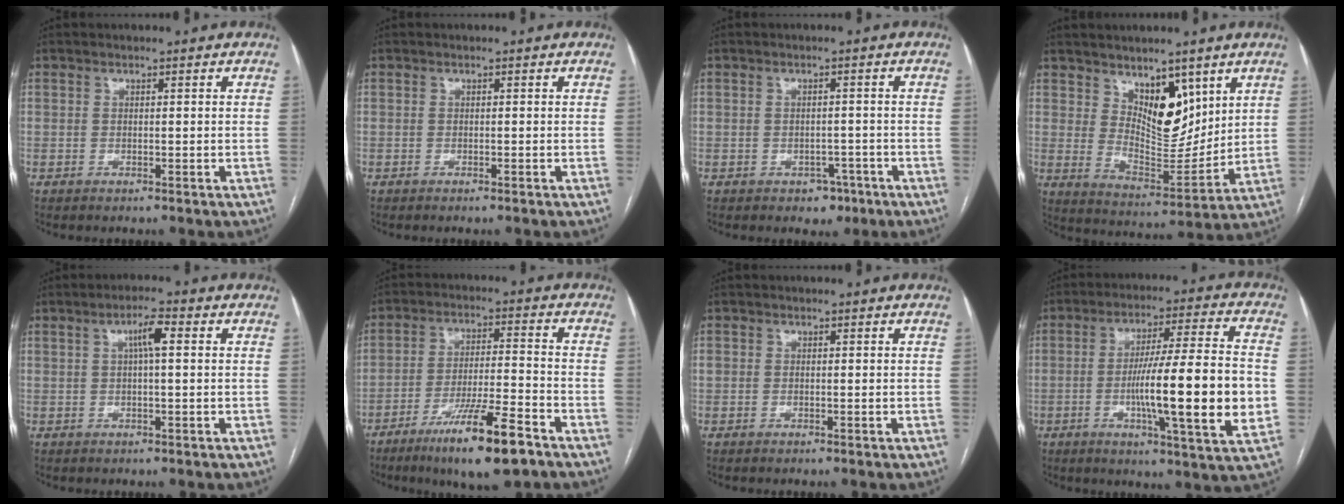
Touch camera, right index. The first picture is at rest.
{"total": 0.0}
{"total": 3.2, "force": [-1.7, 2.4, 1.1], "torque": [-0.003, 0.010, -0.015]}
{"total": 9.7, "force": [5.3, 4.5, 6.8], "torque": [-0.111, -0.008, 0.104]}
{"total": 3.8, "force": [0.9, 0.4, 3.6], "torque": [-0.065, 0.012, 0.015]}
{"total": 13.0, "force": [-8.2, 1.0, 10.0], "torque": [-0.176, -0.021, -0.136]}
{"total": 0.9, "force": [0.0, 0.7, 0.6], "torque": [-0.019, 0.007, 0.005]}
{"total": 18.0, "force": [-2.8, 0.4, 17.8], "torque": [-0.272, -0.001, -0.042]}